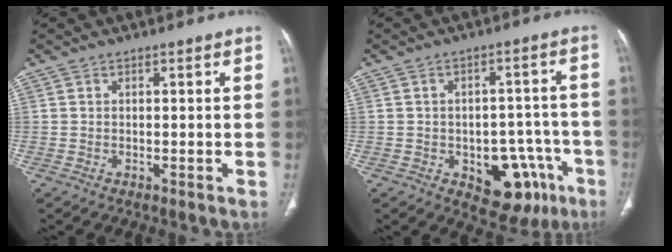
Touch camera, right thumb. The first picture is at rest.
{"total": 13.0, "force": [-5.6, 8.1, 8.6], "torque": [-0.065, 0.038, -0.061]}